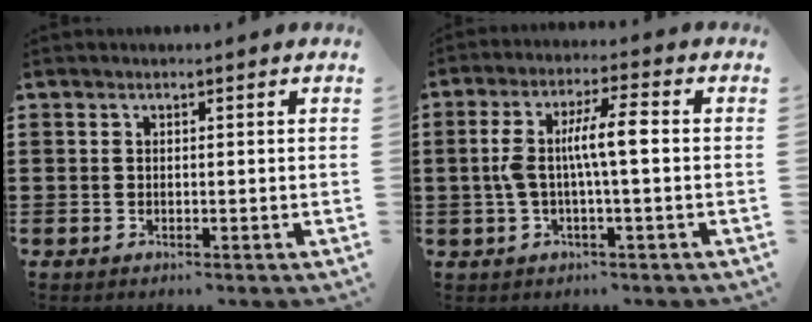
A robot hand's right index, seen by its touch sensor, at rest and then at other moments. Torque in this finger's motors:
{"motor_torque": [1.30, 0.09, 0.43, 0.13]}